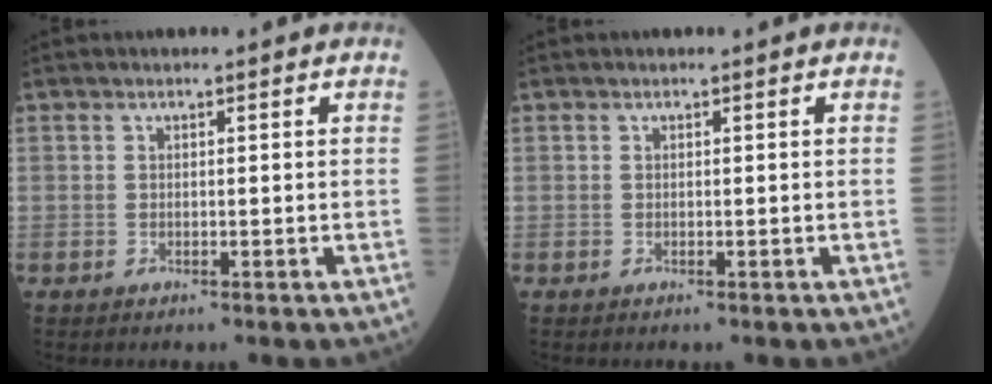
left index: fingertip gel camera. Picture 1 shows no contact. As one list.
[{"total": 0.0}]